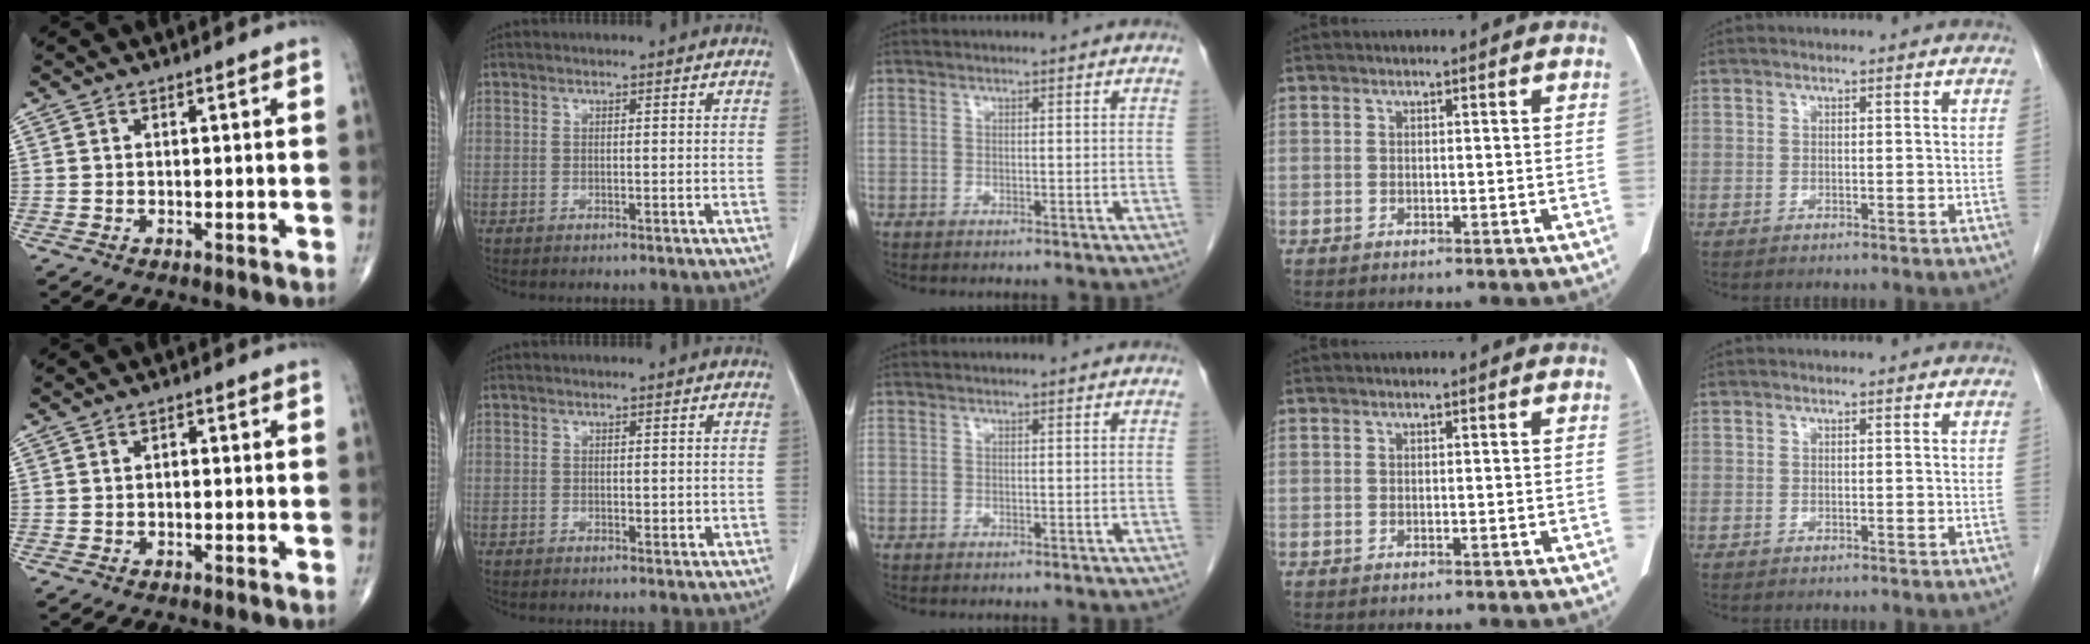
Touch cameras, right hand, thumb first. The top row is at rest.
{"thumb": {"total": 1.1, "force": [0.0, 0.7, 0.8], "torque": [-0.006, 0.005, -0.005]}, "index": {"total": 1.5, "force": [0.0, 0.8, 1.3], "torque": [-0.015, -0.004, 0.003]}}